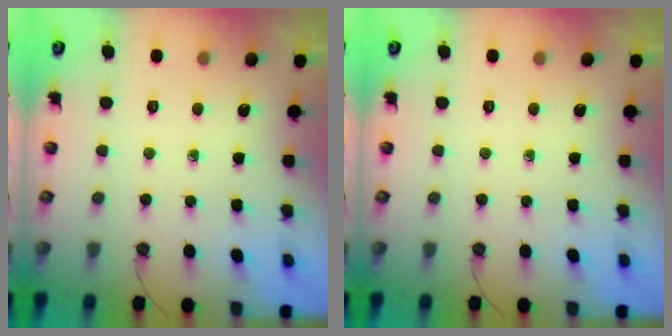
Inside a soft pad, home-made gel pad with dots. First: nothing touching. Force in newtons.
{"total": 0.0}